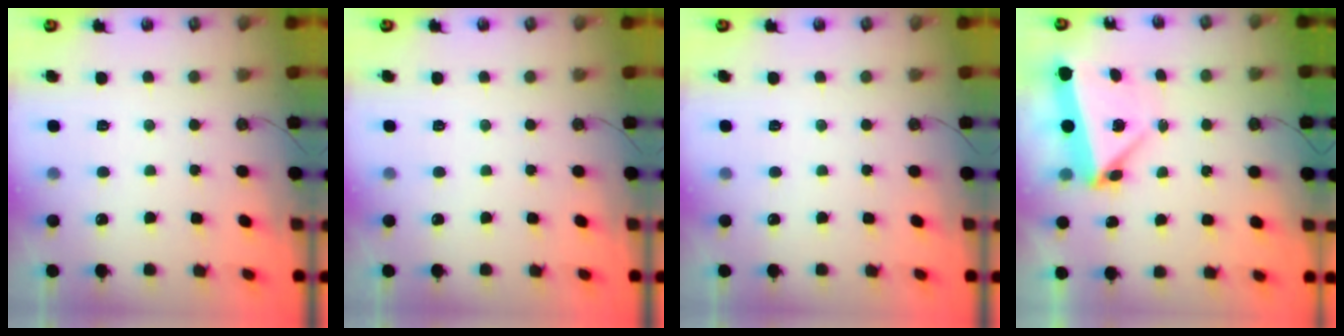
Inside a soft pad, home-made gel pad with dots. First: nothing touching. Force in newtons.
{"total": 0.0}
{"total": 0.0}
{"total": 5.9, "press": 5.8, "slide": 1.0}